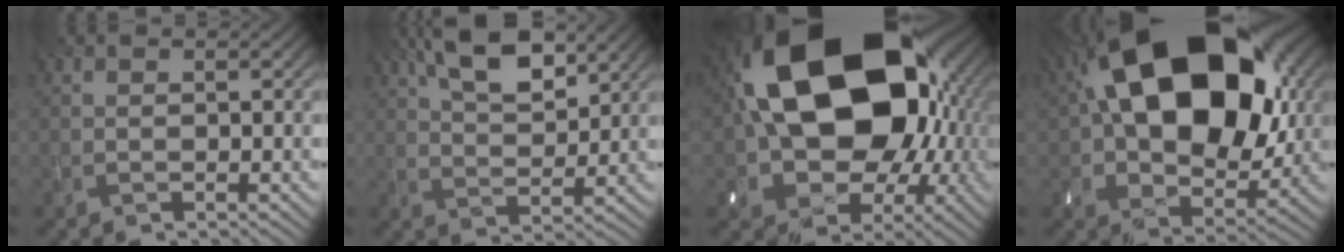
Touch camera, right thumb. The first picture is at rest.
{"total": 9.0, "force": [5.4, 3.6, 6.3], "torque": [-0.127, 0.010, 0.104]}
{"total": 23.1, "force": [4.1, 16.7, 15.5], "torque": [-0.300, -0.023, 0.096]}
{"total": 21.7, "force": [6.2, 13.9, 15.5], "torque": [-0.279, 0.028, 0.102]}